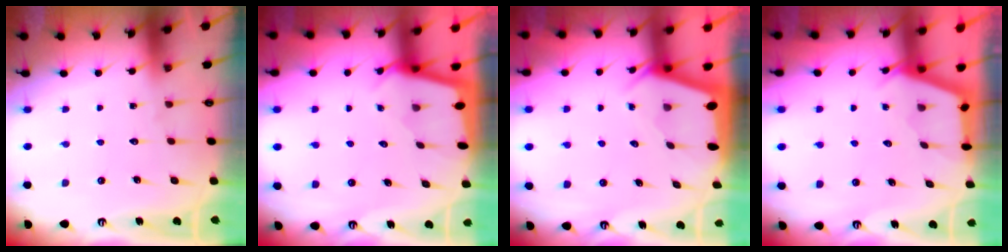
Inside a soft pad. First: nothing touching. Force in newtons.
{"total": 1.6, "press": 1.6, "slide": 0.3}
{"total": 2.2, "press": 2.2, "slide": 0.3}
{"total": 2.8, "press": 2.8, "slide": 0.4}